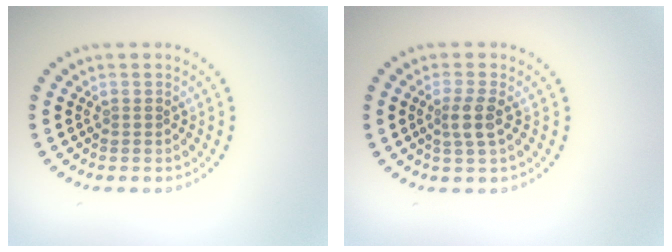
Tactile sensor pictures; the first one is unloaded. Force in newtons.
{"total": 2.1, "press": 1.8, "slide": 1.2}